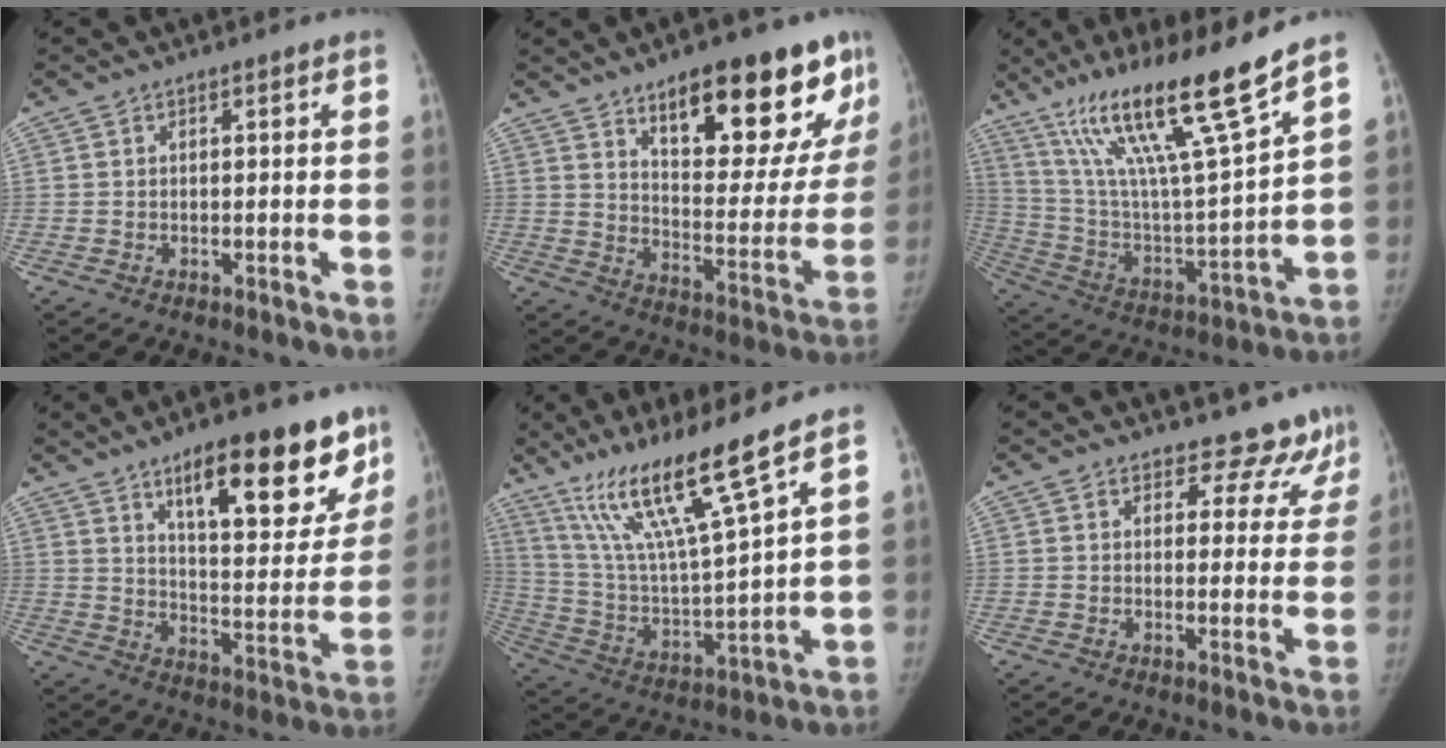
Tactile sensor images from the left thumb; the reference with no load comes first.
{"total": 23.8, "force": [14.1, 9.0, 17.0], "torque": [-0.178, -0.063, 0.205]}
{"total": 22.8, "force": [15.2, 1.5, 17.0], "torque": [-0.280, -0.062, 0.277]}
{"total": 20.8, "force": [13.0, 7.4, 14.5], "torque": [-0.149, -0.064, 0.197]}
{"total": 17.7, "force": [12.1, 0.2, 12.9], "torque": [-0.224, -0.062, 0.232]}
{"total": 9.9, "force": [8.9, 4.4, 0.7], "torque": [0.046, -0.049, 0.084]}